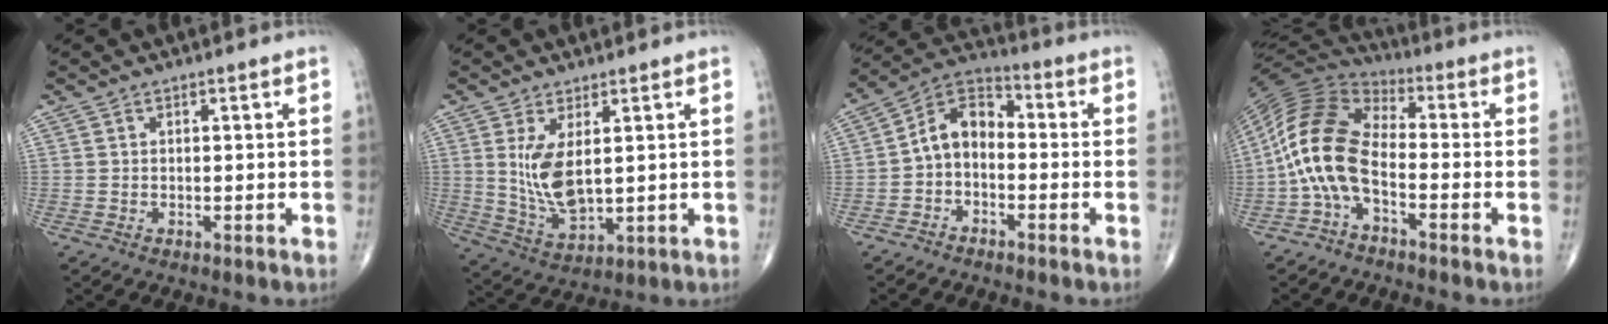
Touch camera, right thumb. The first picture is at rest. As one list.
[{"total": 8.8, "force": [1.9, 3.9, 7.6], "torque": [-0.148, -0.025, 0.051]}, {"total": 8.3, "force": [-1.5, 5.5, 6.0], "torque": [-0.091, 0.038, -0.047]}, {"total": 12.5, "force": [-3.2, 6.4, 10.2], "torque": [-0.212, 0.050, -0.078]}]